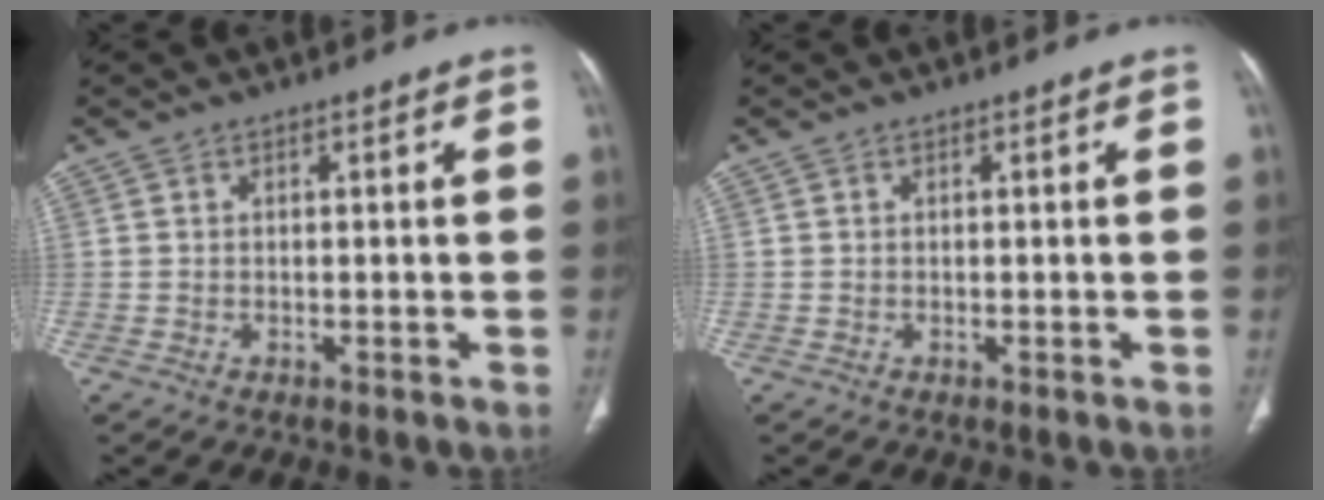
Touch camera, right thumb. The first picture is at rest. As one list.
[{"total": 0.0}]